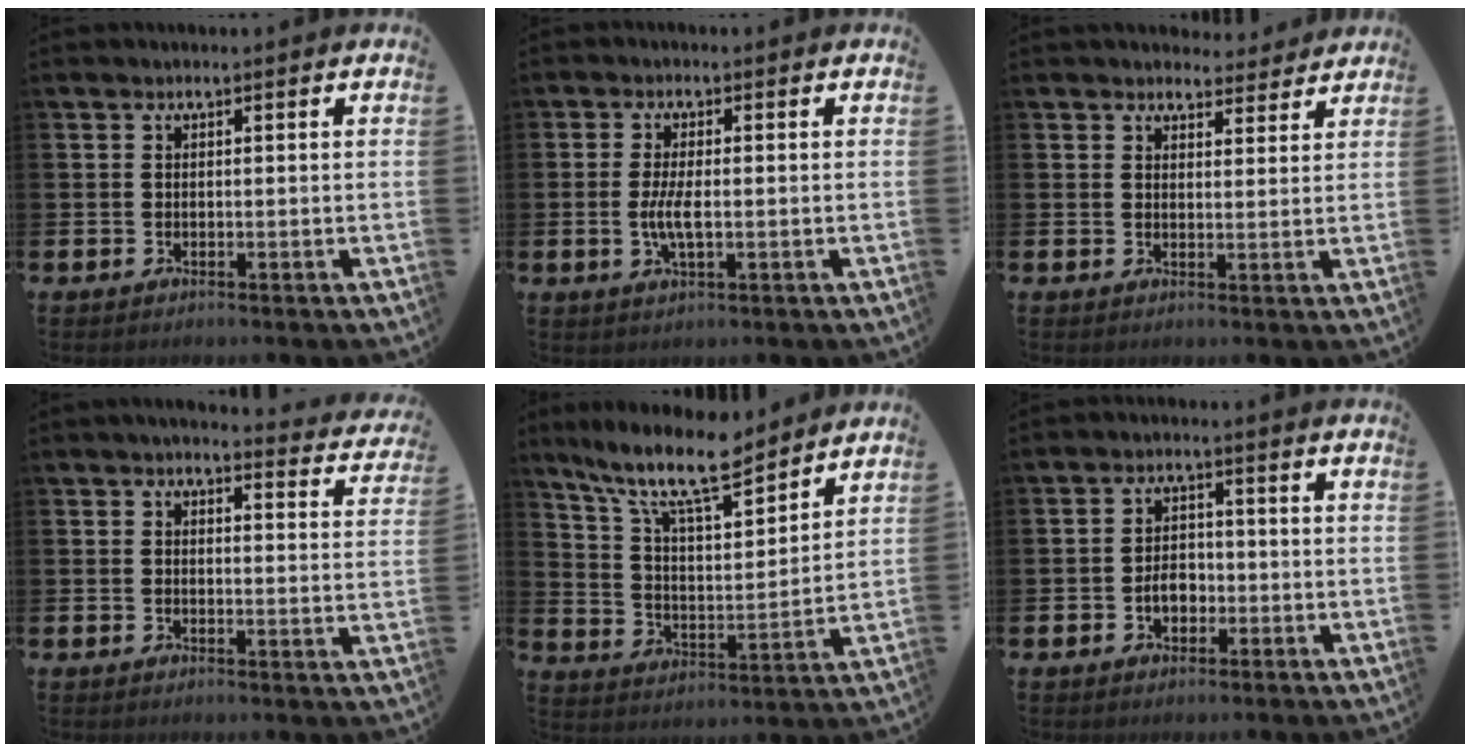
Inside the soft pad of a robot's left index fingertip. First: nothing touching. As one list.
[{"total": 3.7, "force": [-0.4, 1.3, 3.5], "torque": [-0.061, -0.004, -0.012]}, {"total": 3.6, "force": [3.4, 1.0, -0.1], "torque": [0.018, -0.022, 0.058]}, {"total": 3.2, "force": [3.2, 0.2, 0.4], "torque": [-0.007, -0.025, 0.053]}, {"total": 12.2, "force": [10.3, 2.5, 6.1], "torque": [-0.134, -0.053, 0.178]}, {"total": 3.3, "force": [-1.1, 2.4, 2.1], "torque": [-0.018, -0.005, -0.029]}]